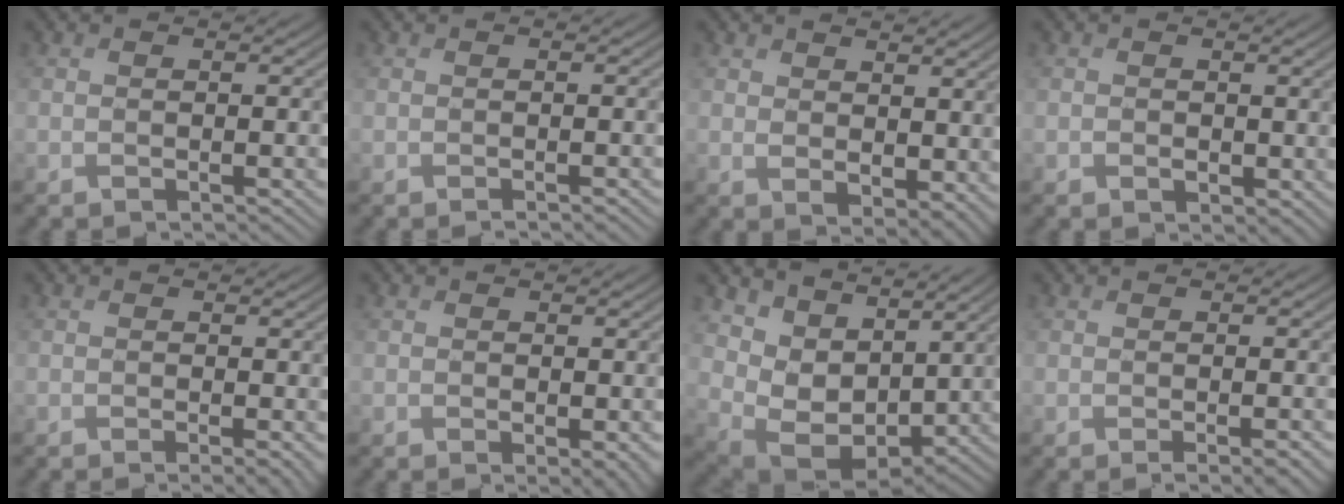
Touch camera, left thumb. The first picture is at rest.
{"total": 0.7, "force": [-0.4, -0.1, 0.5], "torque": [-0.008, 0.000, -0.010]}
{"total": 4.9, "force": [2.4, 2.8, 3.2], "torque": [-0.061, -0.011, 0.048]}
{"total": 1.2, "force": [0.1, 1.1, 0.5], "torque": [-0.014, -0.008, 0.001]}
{"total": 1.5, "force": [-0.3, 0.3, 1.4], "torque": [-0.023, -0.007, -0.008]}
{"total": 1.7, "force": [-0.3, 0.8, 1.5], "torque": [-0.024, -0.008, -0.002]}
{"total": 9.3, "force": [5.4, 5.3, 5.4], "torque": [-0.141, -0.013, 0.106]}
{"total": 1.7, "force": [-0.5, 0.2, 1.6], "torque": [-0.027, -0.002, -0.011]}